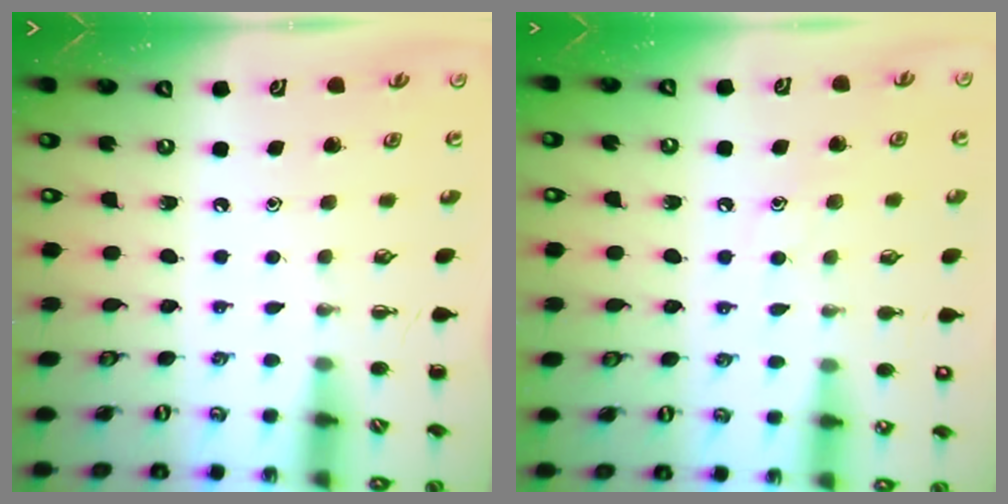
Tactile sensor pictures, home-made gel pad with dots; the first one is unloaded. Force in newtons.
{"total": 8.5, "press": 8.4, "slide": 1.7}